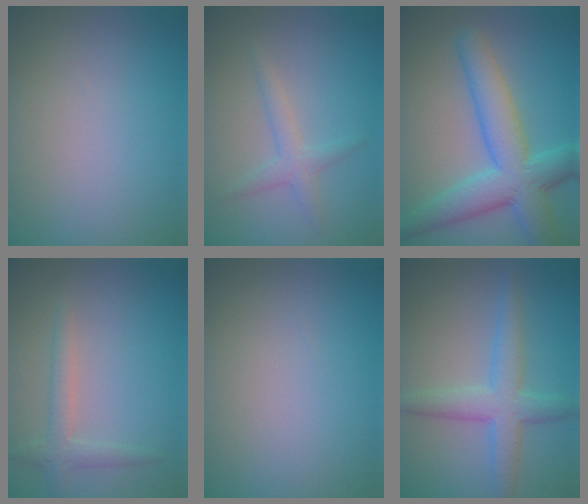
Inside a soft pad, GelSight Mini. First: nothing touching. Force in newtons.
{"total": 1.9, "press": 1.9, "slide": 0.1}
{"total": 7.4, "press": 7.4, "slide": 0.3}
{"total": 2.0, "press": 2.0, "slide": 0.0}
{"total": 0.0}
{"total": 4.1, "press": 4.1, "slide": 0.1}